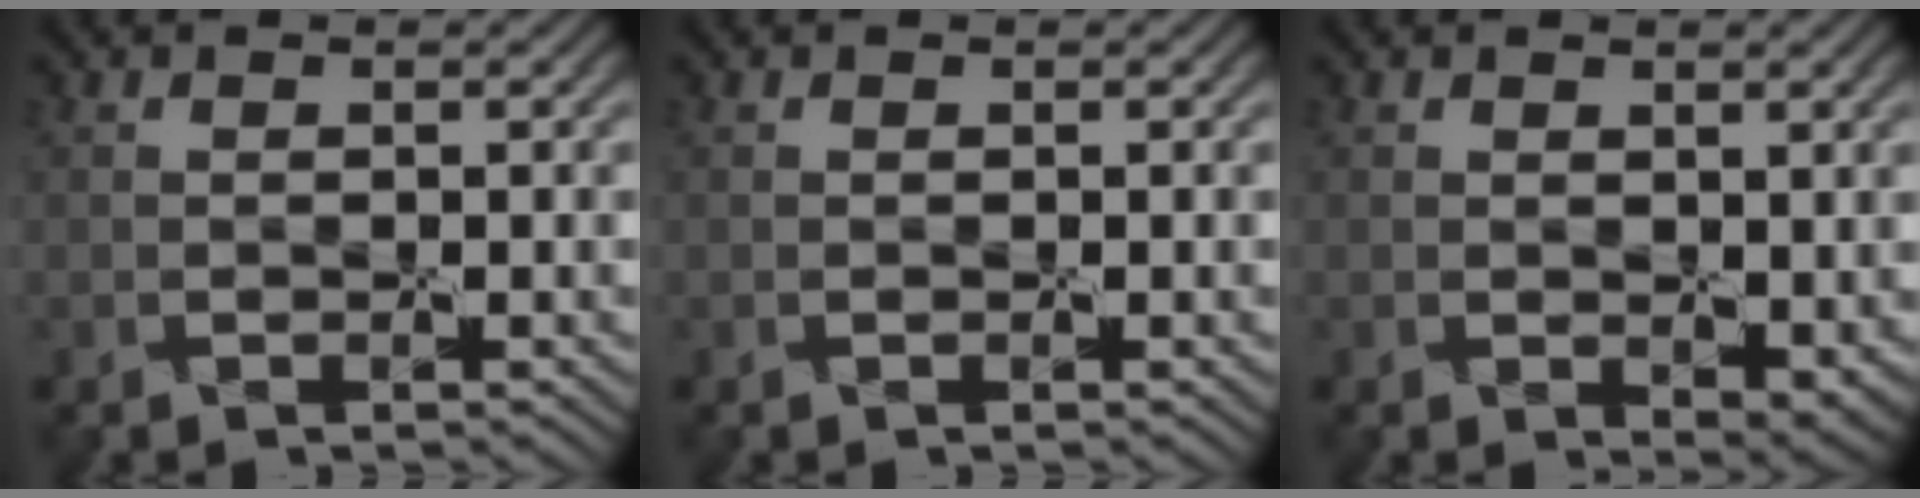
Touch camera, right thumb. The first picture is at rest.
{"total": 0.0}
{"total": 2.2, "force": [0.6, 1.2, 1.7], "torque": [-0.031, -0.012, 0.018]}